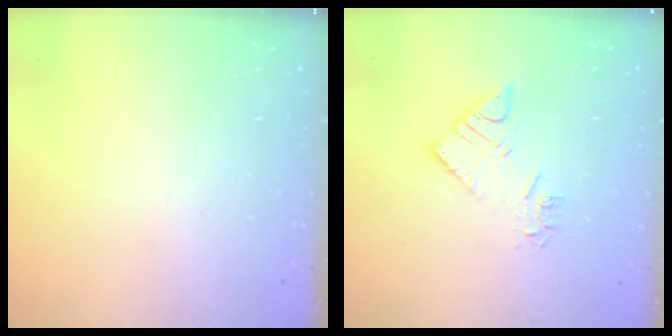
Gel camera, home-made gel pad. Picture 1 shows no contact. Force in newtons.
{"total": 9.0, "press": 9.0, "slide": 0.4}